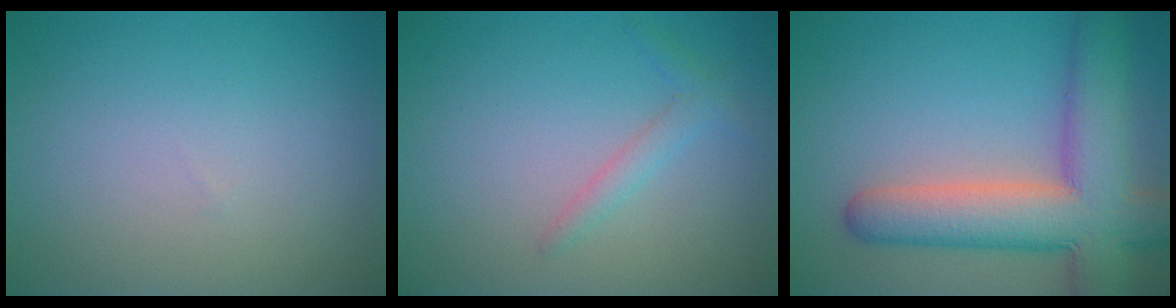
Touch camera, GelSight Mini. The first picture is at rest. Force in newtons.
{"total": 1.5, "press": 1.4, "slide": 0.1}
{"total": 9.7, "press": 9.7, "slide": 0.7}